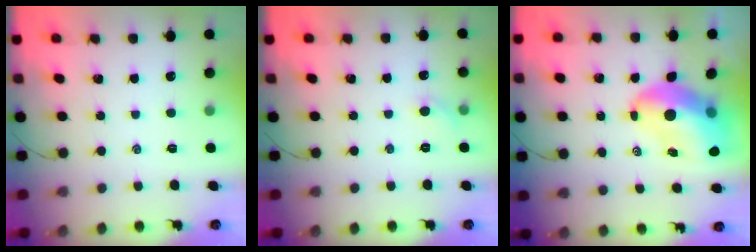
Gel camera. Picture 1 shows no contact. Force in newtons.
{"total": 4.1, "press": 3.8, "slide": 1.4}
{"total": 10.6, "press": 10.2, "slide": 3.1}